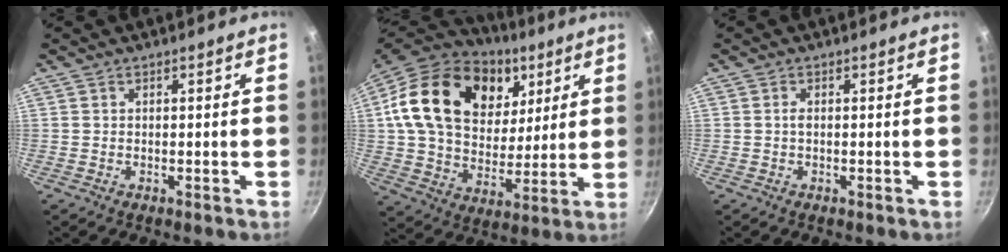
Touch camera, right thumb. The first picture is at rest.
{"total": 27.7, "force": [10.2, 19.1, 17.4], "torque": [-0.287, -0.015, 0.171]}
{"total": 0.8, "force": [0.0, 0.3, 0.8], "torque": [-0.016, 0.002, -0.001]}